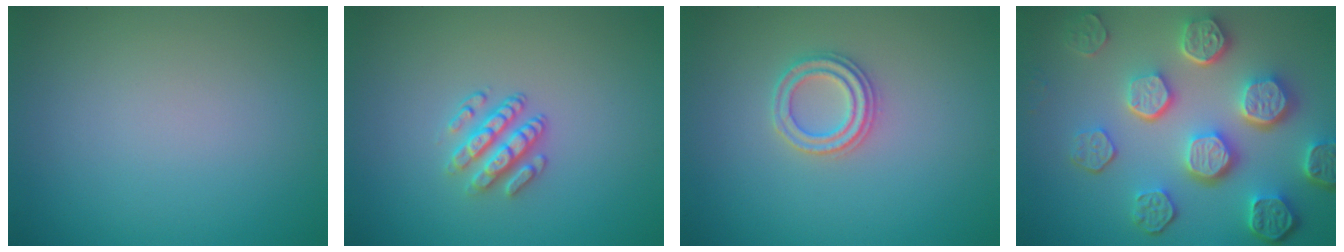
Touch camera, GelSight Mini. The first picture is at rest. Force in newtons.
{"total": 2.8, "press": 2.4, "slide": 1.5}
{"total": 2.3, "press": 2.3, "slide": 0.3}
{"total": 8.4, "press": 6.2, "slide": 5.7}